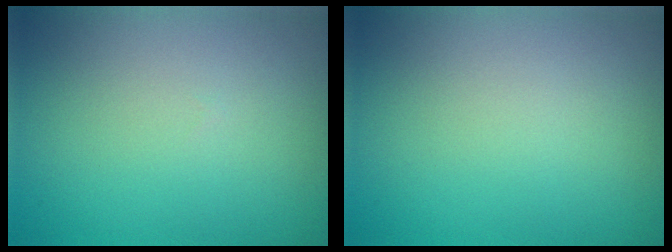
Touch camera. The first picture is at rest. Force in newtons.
{"total": 0.0}